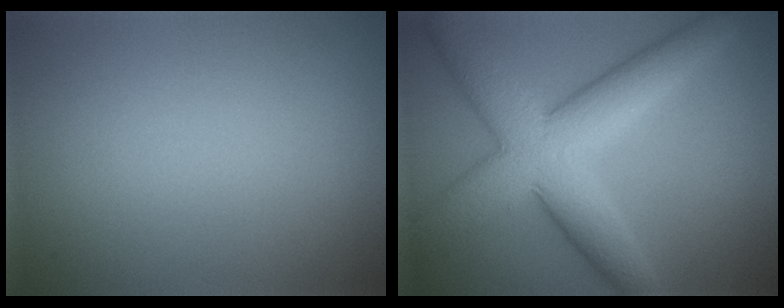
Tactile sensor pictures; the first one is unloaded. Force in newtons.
{"total": 8.7, "press": 8.7, "slide": 0.4}